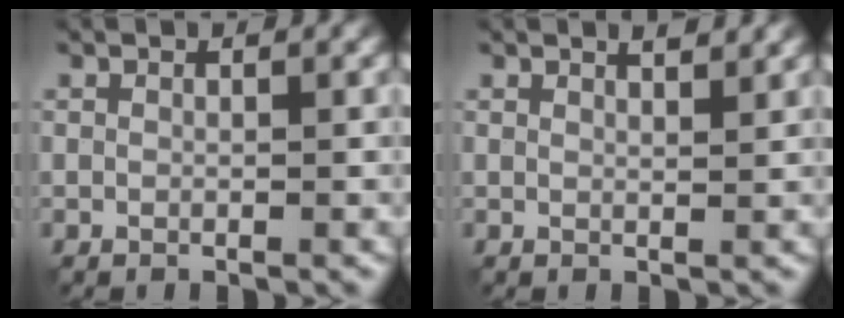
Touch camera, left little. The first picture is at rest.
{"total": 1.6, "force": [1.4, 0.3, 0.8], "torque": [-0.010, 0.000, 0.014]}